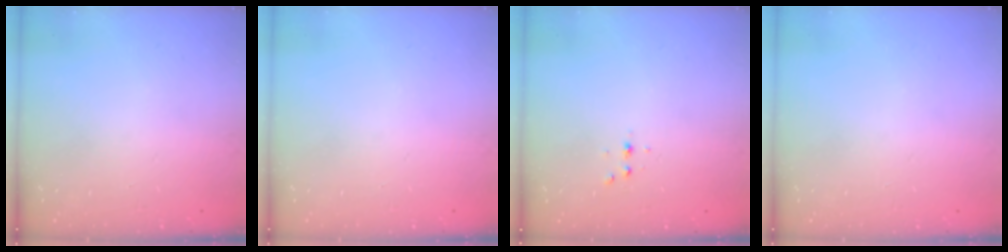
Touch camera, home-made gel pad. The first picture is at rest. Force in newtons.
{"total": 0.0}
{"total": 2.3, "press": 2.3, "slide": 0.3}
{"total": 0.0}